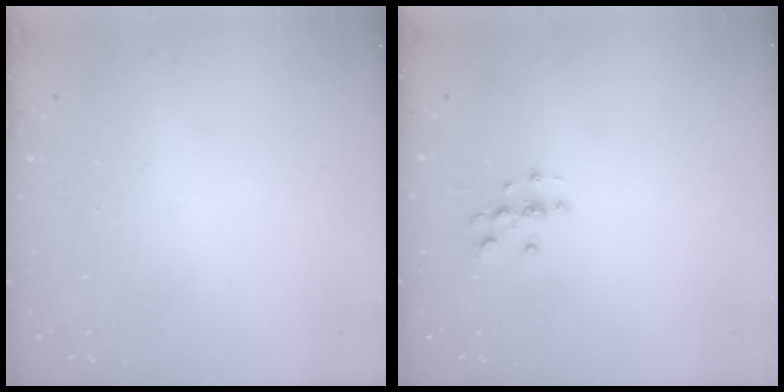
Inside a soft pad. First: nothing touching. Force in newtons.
{"total": 3.0, "press": 3.0, "slide": 0.3}